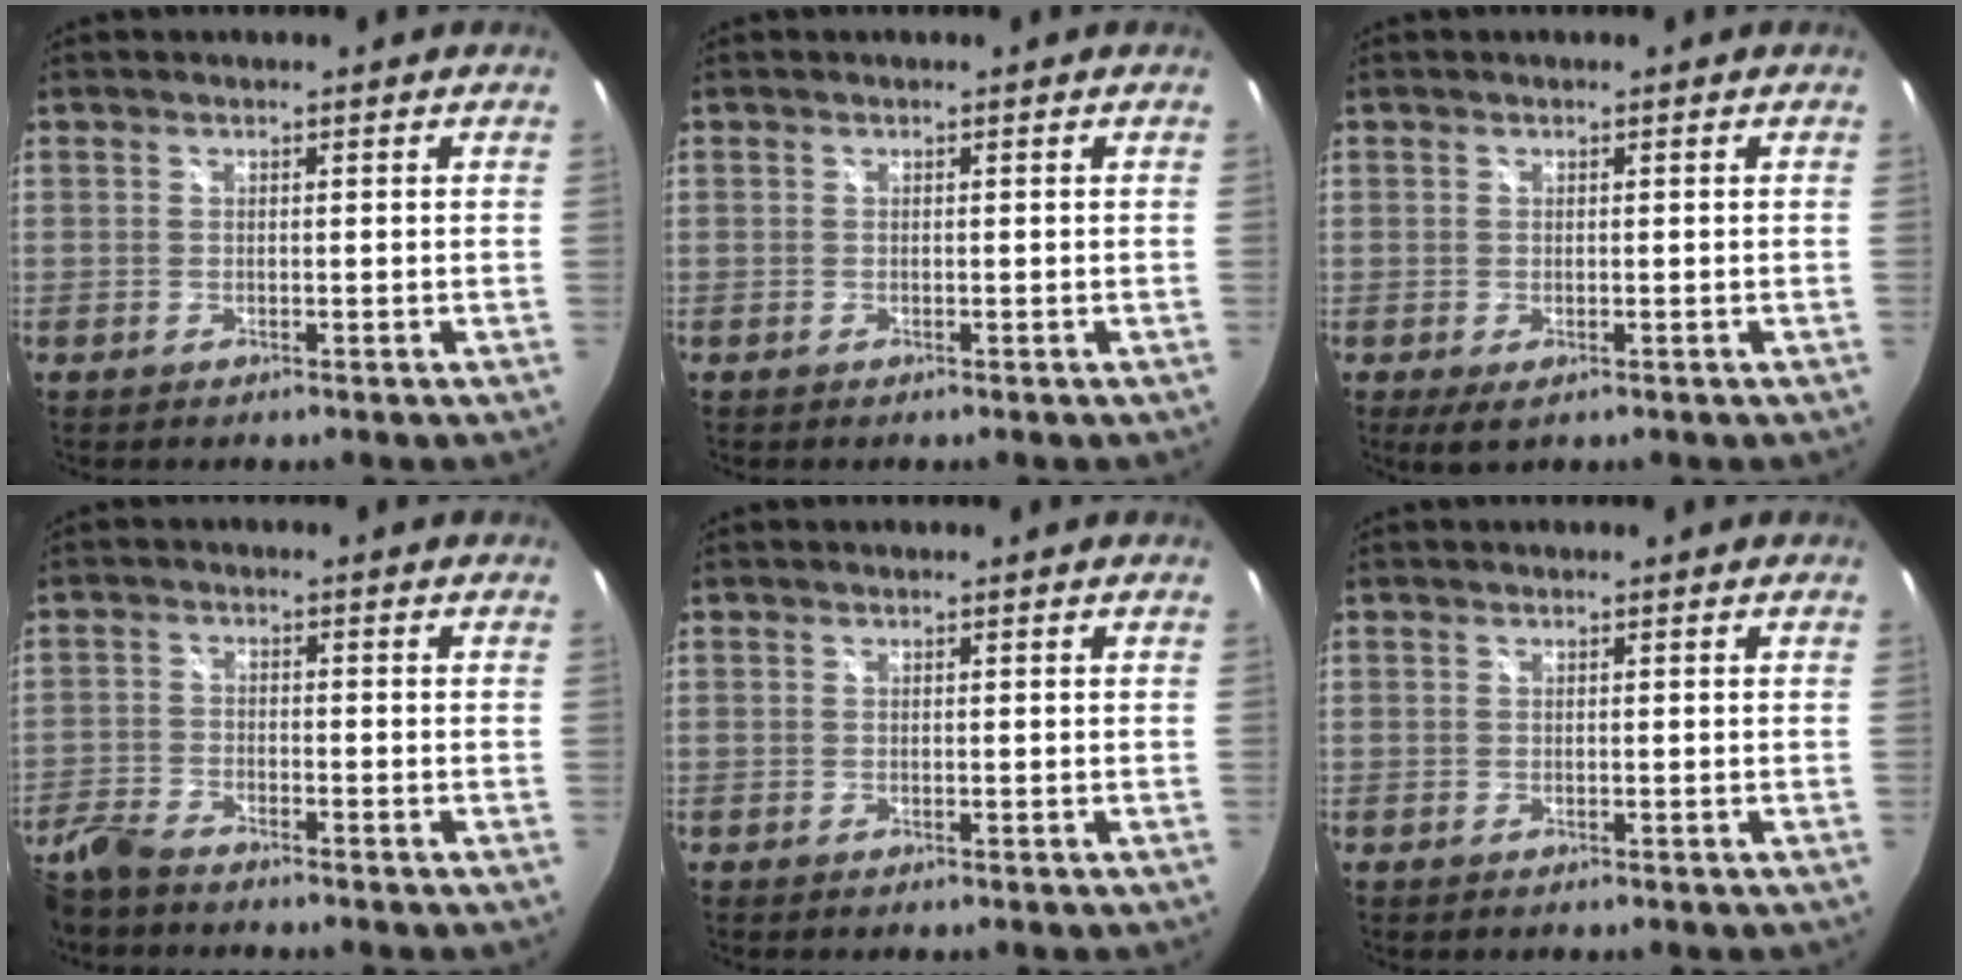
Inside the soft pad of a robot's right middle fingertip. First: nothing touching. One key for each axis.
{"total": 0.0}
{"total": 2.2, "fx": -0.7, "fy": 1.0, "fz": 1.9, "tx": -0.035, "ty": -0.011, "tz": -0.007}
{"total": 7.9, "fx": -6.8, "fy": 2.4, "fz": 3.2, "tx": -0.089, "ty": -0.017, "tz": -0.139}
{"total": 0.0}
{"total": 0.0}